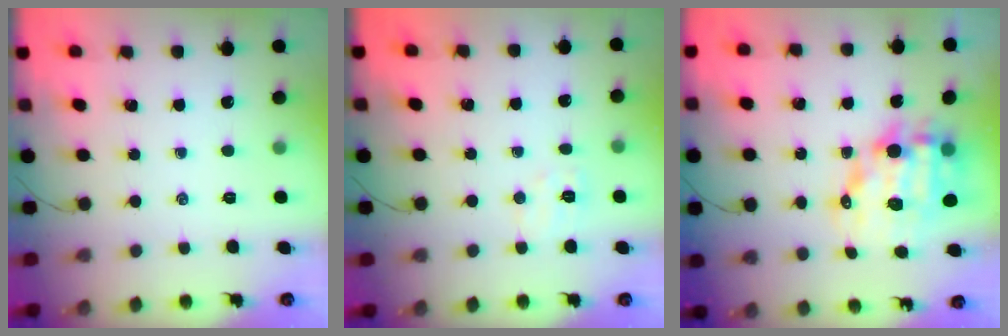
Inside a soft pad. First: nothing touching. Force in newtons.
{"total": 5.5, "press": 5.4, "slide": 1.0}
{"total": 13.9, "press": 13.5, "slide": 3.0}